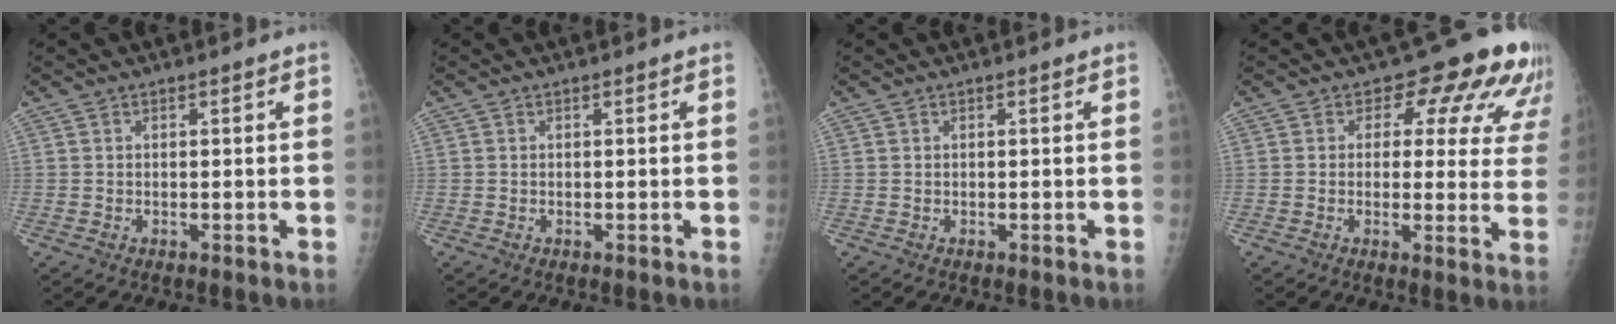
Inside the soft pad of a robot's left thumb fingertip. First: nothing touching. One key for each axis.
{"total": 0.0}
{"total": 0.0}
{"total": 12.5, "fx": 8.1, "fy": 7.0, "fz": 6.5, "tx": -0.018, "ty": -0.030, "tz": 0.067}